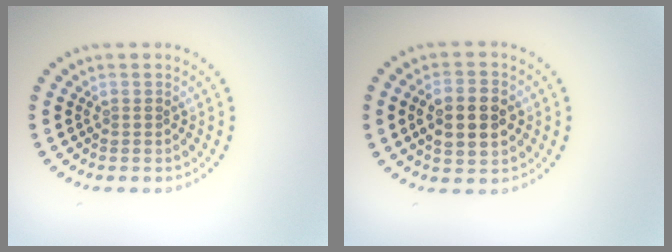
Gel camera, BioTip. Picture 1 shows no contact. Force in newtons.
{"total": 5.2, "press": 5.2, "slide": 0.2}